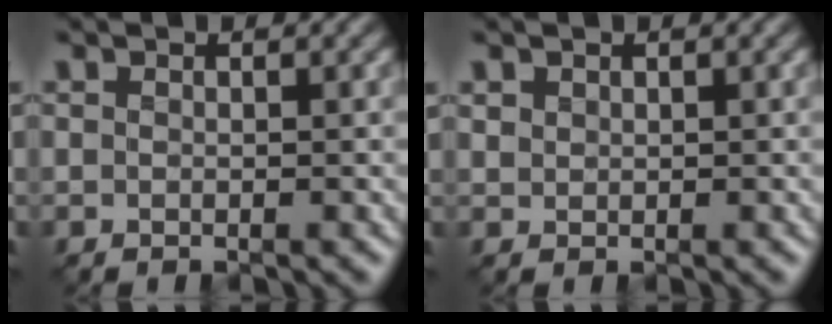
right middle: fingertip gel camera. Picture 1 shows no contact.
{"total": 0.8, "force": [0.6, 0.5, 0.0], "torque": [-0.005, -0.001, 0.015]}